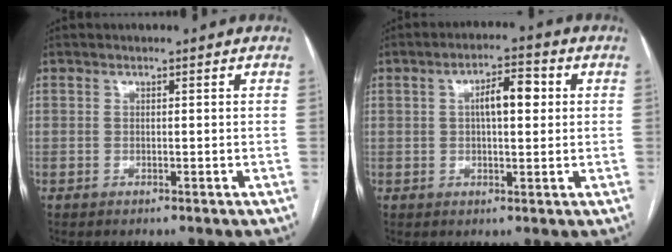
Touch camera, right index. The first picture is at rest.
{"total": 5.9, "force": [1.2, 1.9, 5.5], "torque": [-0.094, 0.017, 0.018]}